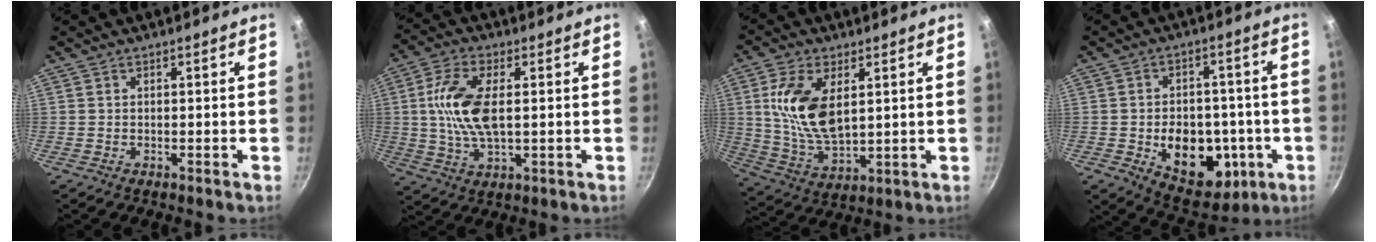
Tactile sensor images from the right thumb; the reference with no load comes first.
{"total": 11.7, "force": [1.1, 5.5, 10.2], "torque": [-0.202, 0.006, 0.017]}
{"total": 13.8, "force": [3.3, 7.2, 11.3], "torque": [-0.212, -0.018, 0.071]}
{"total": 16.1, "force": [-3.3, 11.3, 10.9], "torque": [-0.113, 0.007, -0.030]}